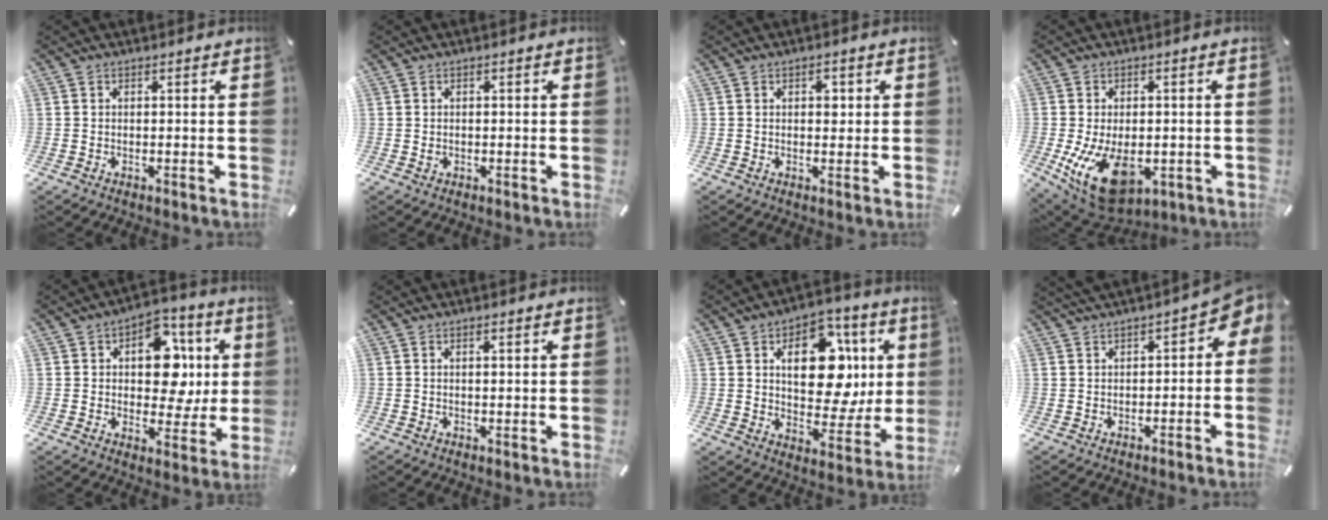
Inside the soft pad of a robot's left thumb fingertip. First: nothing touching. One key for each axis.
{"total": 0.7, "fx": -0.2, "fy": 0.6, "fz": 0.4, "tx": -0.010, "ty": 0.001, "tz": -0.003}
{"total": 2.4, "fx": 0.5, "fy": 1.7, "fz": 1.5, "tx": -0.010, "ty": -0.002, "tz": 0.002}
{"total": 13.9, "fx": -4.0, "fy": 8.3, "fz": 10.4, "tx": -0.199, "ty": 0.002, "tz": -0.060}
{"total": 14.1, "fx": 3.0, "fy": 10.1, "fz": 9.4, "tx": -0.121, "ty": -0.019, "tz": 0.055}
{"total": 0.7, "fx": 0.2, "fy": 0.2, "fz": 0.6, "tx": -0.013, "ty": 0.000, "tz": 0.004}
{"total": 17.1, "fx": 4.8, "fy": 11.3, "fz": 11.9, "tx": -0.158, "ty": -0.019, "tz": 0.086}
{"total": 4.4, "fx": 1.1, "fy": 2.5, "fz": 3.4, "tx": -0.042, "ty": -0.011, "tz": 0.014}